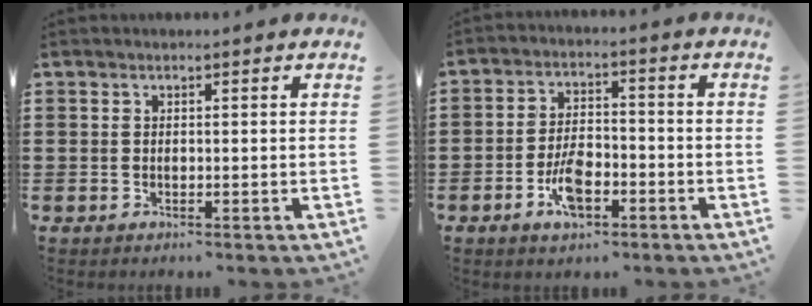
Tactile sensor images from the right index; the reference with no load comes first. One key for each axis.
{"total": 6.3, "fx": -2.7, "fy": 3.0, "fz": 4.8, "tx": -0.104, "ty": 0.003, "tz": -0.053}